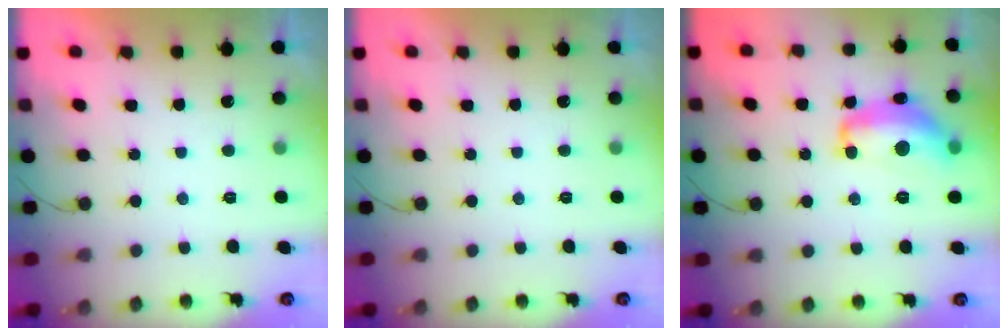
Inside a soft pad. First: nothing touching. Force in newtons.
{"total": 0.0}
{"total": 13.6, "press": 13.5, "slide": 1.1}